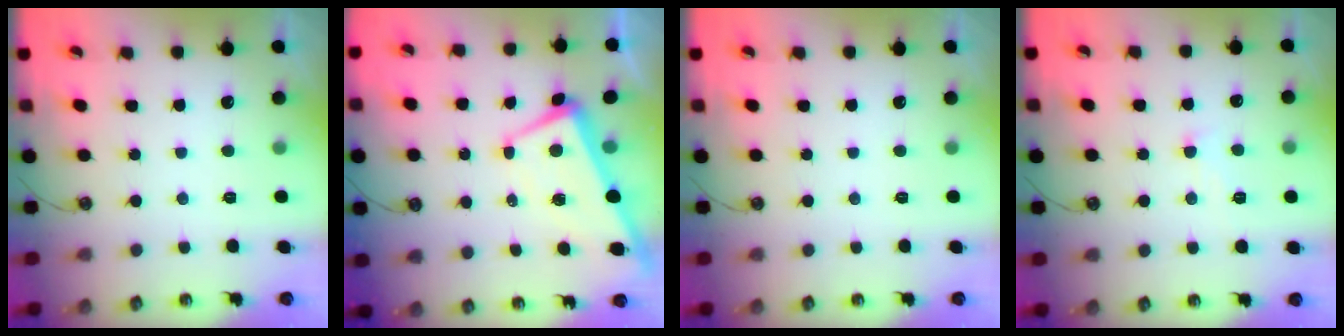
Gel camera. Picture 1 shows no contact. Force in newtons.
{"total": 0.9, "press": 0.5, "slide": 0.7}
{"total": 0.0}
{"total": 1.9, "press": 1.8, "slide": 0.5}